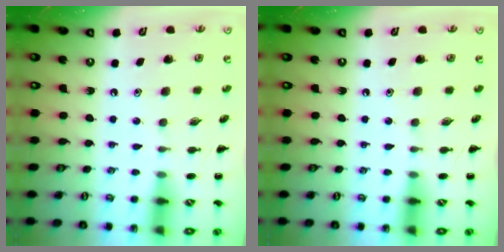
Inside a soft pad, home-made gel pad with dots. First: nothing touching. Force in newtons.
{"total": 0.0}